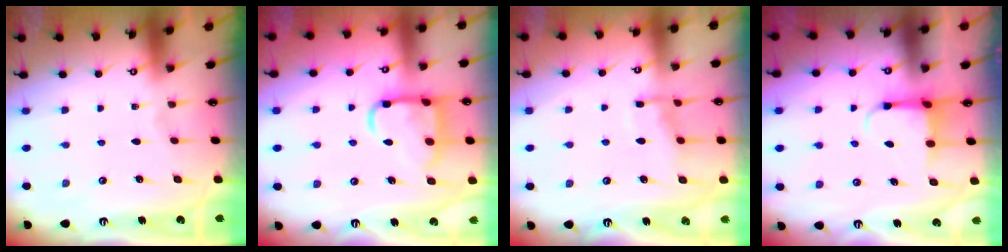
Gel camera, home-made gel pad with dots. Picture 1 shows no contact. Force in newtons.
{"total": 12.8, "press": 12.7, "slide": 1.4}
{"total": 7.7, "press": 7.7, "slide": 0.7}
{"total": 4.0, "press": 3.8, "slide": 1.1}